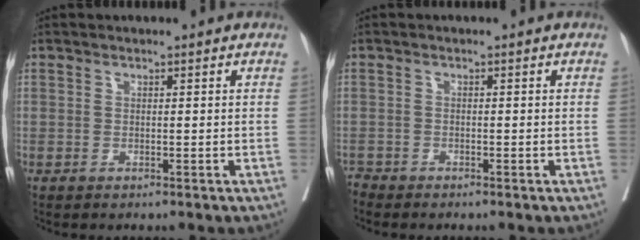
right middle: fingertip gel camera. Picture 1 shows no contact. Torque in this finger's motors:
{"motor_torque": [-0.10, 0.11, 0.01, -0.02]}